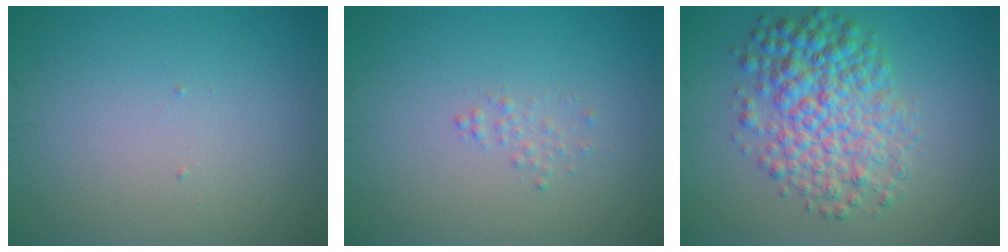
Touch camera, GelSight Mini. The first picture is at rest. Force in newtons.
{"total": 0.9, "press": 0.9, "slide": 0.0}
{"total": 6.7, "press": 6.7, "slide": 0.1}